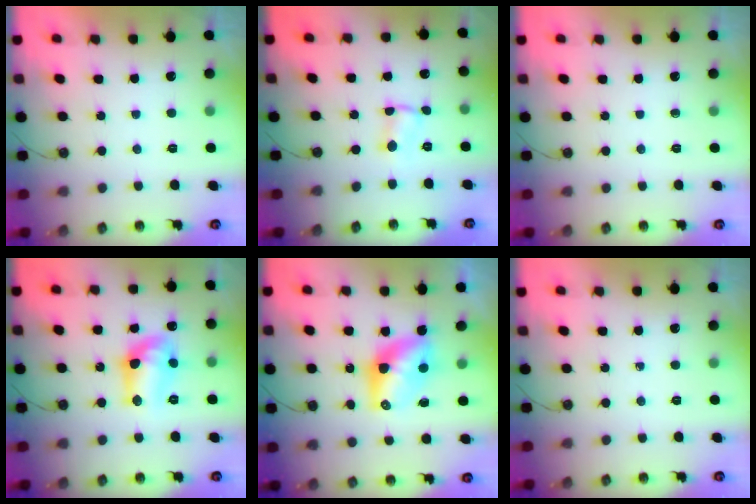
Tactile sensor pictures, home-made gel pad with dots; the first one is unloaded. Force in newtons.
{"total": 1.4, "press": 1.3, "slide": 0.4}
{"total": 0.0}
{"total": 12.9, "press": 12.7, "slide": 2.4}
{"total": 8.2, "press": 8.2, "slide": 0.7}
{"total": 0.0}